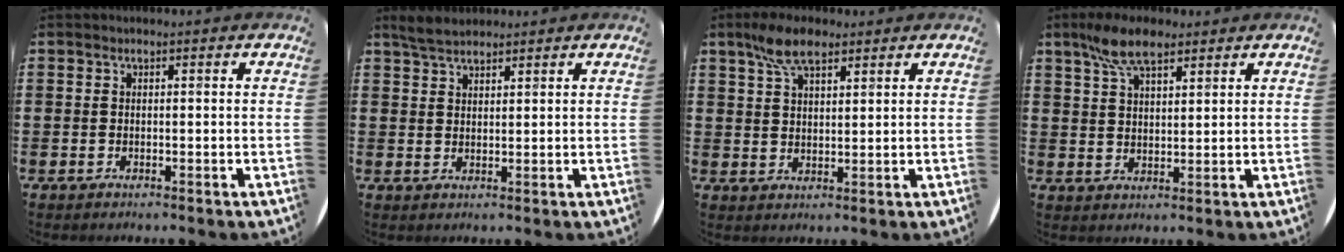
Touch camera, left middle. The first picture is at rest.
{"total": 3.2, "force": [2.8, 1.0, 1.2], "torque": [-0.029, 0.003, 0.054]}
{"total": 6.4, "force": [4.5, 2.7, 3.6], "torque": [-0.074, -0.001, 0.081]}
{"total": 7.1, "force": [5.2, 2.8, 4.1], "torque": [-0.085, -0.003, 0.094]}